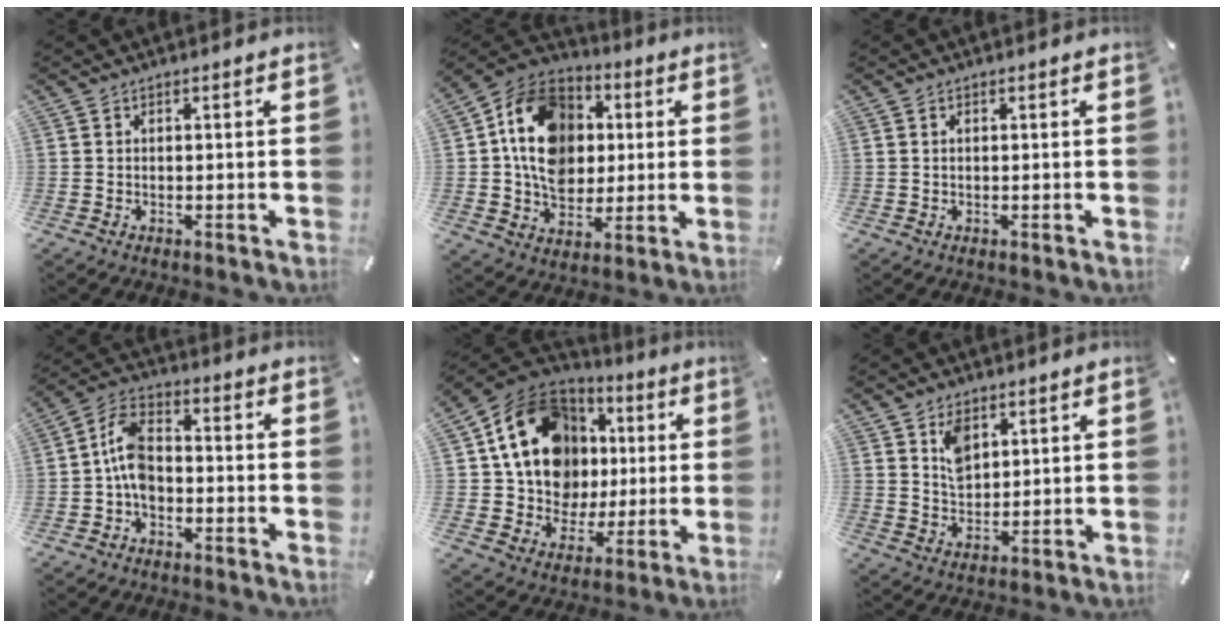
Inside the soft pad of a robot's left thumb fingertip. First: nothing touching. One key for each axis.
{"total": 16.8, "fx": 1.3, "fy": 14.0, "fz": 9.1, "tx": -0.176, "ty": 0.011, "tz": 0.027}
{"total": 0.7, "fx": 0.1, "fy": 0.4, "fz": 0.6, "tx": -0.012, "ty": 0.003, "tz": 0.001}
{"total": 8.2, "fx": -2.2, "fy": 5.2, "fz": 5.9, "tx": -0.133, "ty": 0.015, "tz": -0.042}
{"total": 19.5, "fx": 4.8, "fy": 16.3, "fz": 9.6, "tx": -0.156, "ty": -0.022, "tz": 0.105}
{"total": 6.0, "fx": 3.3, "fy": 4.1, "fz": 2.8, "tx": -0.043, "ty": -0.002, "tz": 0.059}